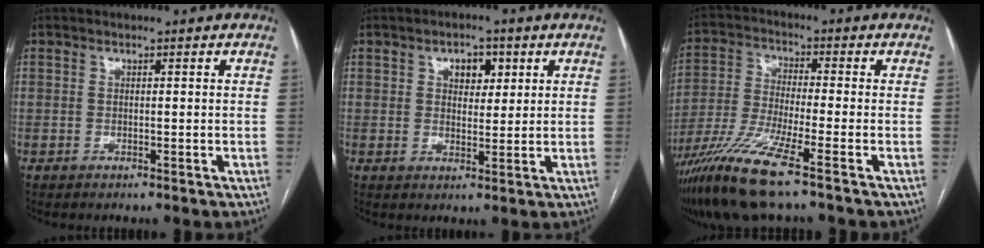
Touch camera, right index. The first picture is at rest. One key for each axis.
{"total": 4.3, "fx": 1.8, "fy": 2.5, "fz": 2.9, "tx": -0.041, "ty": 0.008, "tz": 0.029}
{"total": 11.7, "fx": -7.8, "fy": -0.6, "fz": 8.8, "tx": -0.182, "ty": -0.032, "tz": -0.149}